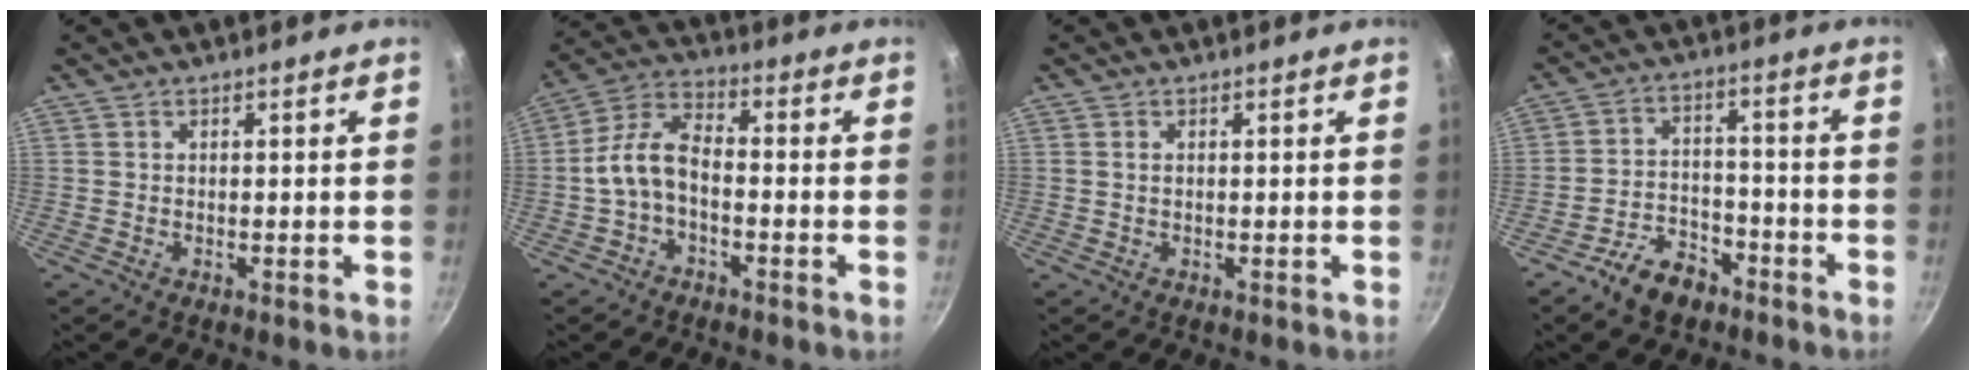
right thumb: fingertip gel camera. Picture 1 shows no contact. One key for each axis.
{"total": 8.3, "fx": -2.3, "fy": 4.7, "fz": 6.5, "tx": -0.124, "ty": 0.043, "tz": -0.054}
{"total": 0.8, "fx": 0.2, "fy": 0.5, "fz": 0.6, "tx": -0.011, "ty": 0.002, "tz": 0.003}
{"total": 8.2, "fx": -5.5, "fy": 4.7, "fz": 3.7, "tx": -0.046, "ty": 0.049, "tz": -0.097}